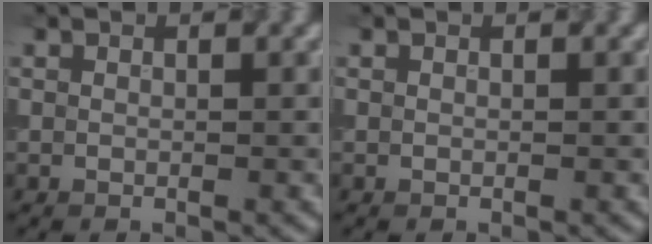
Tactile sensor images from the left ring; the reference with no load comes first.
{"total": 0.0}